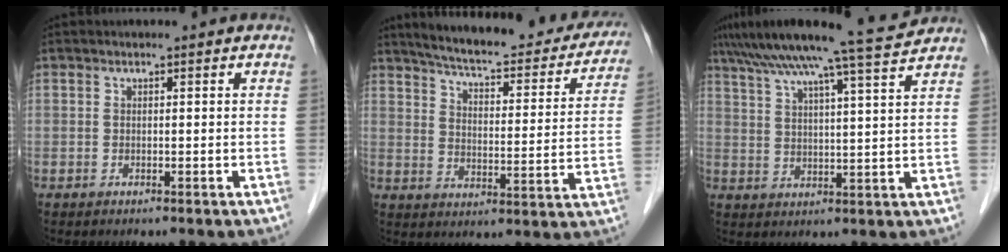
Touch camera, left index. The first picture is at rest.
{"total": 24.2, "force": [21.4, 5.2, 9.9], "torque": [-0.140, -0.022, 0.268]}
{"total": 14.6, "force": [12.8, -1.7, 6.8], "torque": [-0.122, 0.000, 0.184]}